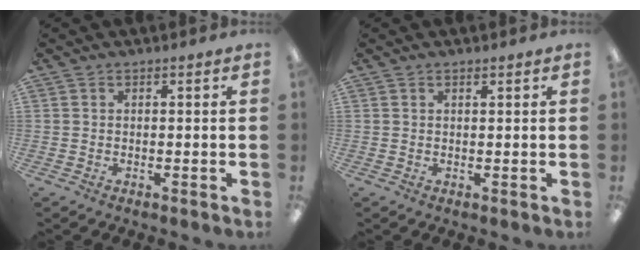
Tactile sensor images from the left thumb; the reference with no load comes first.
{"total": 0.6, "force": [0.5, 0.2, 0.2], "torque": [-0.006, 0.000, 0.009]}